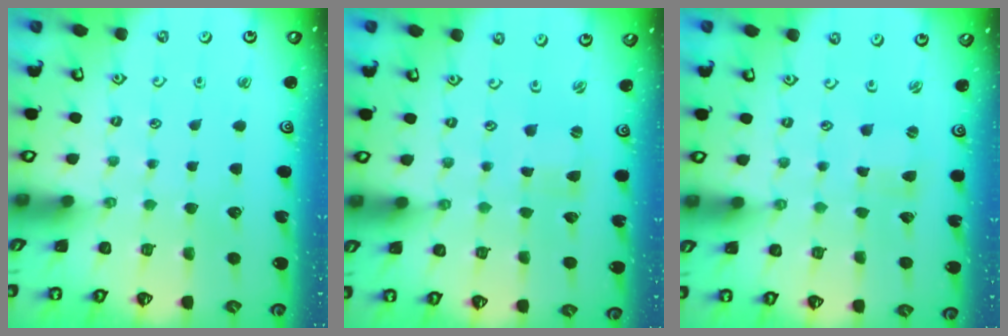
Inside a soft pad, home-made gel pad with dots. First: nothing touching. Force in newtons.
{"total": 0.0}
{"total": 0.0}